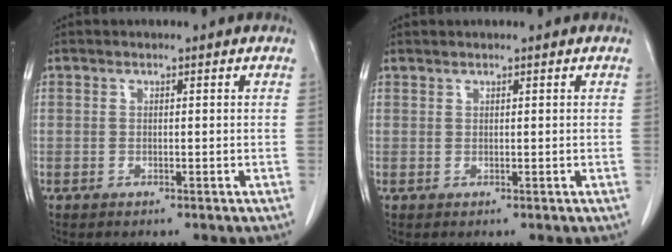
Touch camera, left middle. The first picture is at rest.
{"total": 0.5, "force": [0.5, 0.0, 0.0], "torque": [-0.003, -0.001, 0.013]}